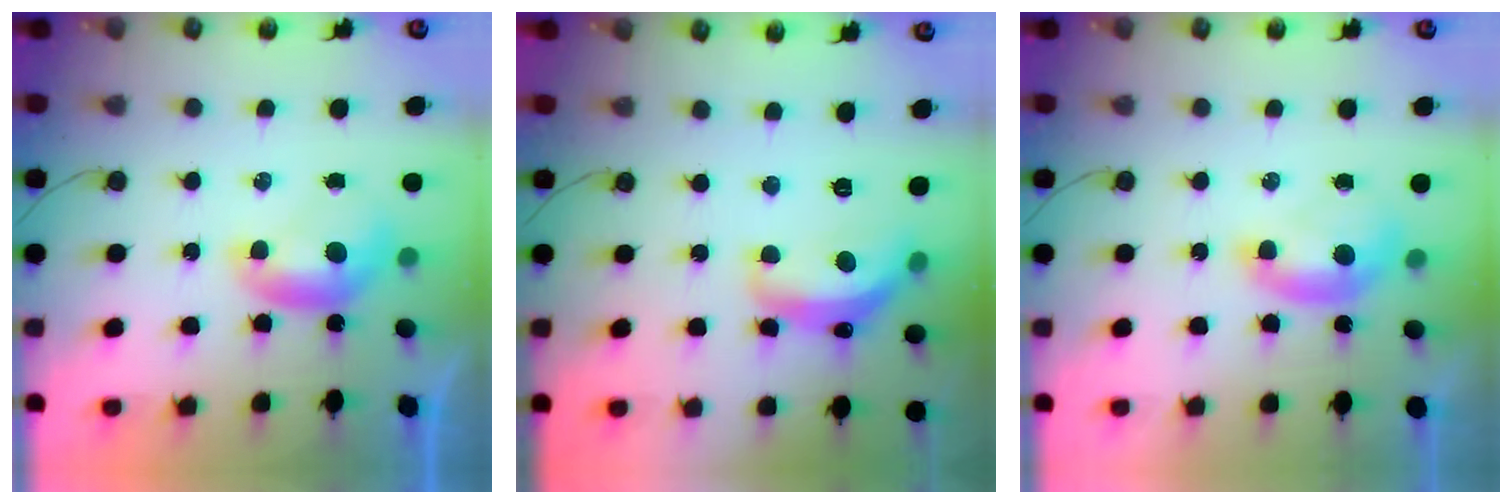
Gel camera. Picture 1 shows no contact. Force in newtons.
{"total": 8.5, "press": 8.5, "slide": 0.8}
{"total": 1.3, "press": 1.2, "slide": 0.5}